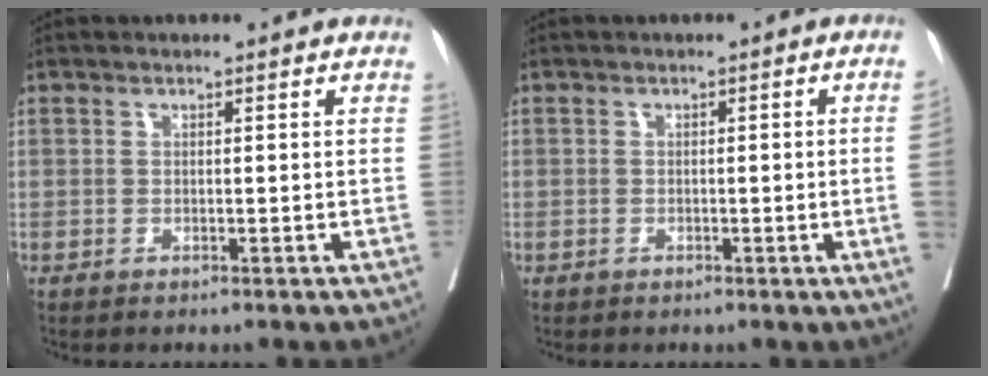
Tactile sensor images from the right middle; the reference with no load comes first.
{"total": 2.9, "force": [-0.5, -0.5, 2.8], "torque": [-0.037, 0.003, -0.002]}